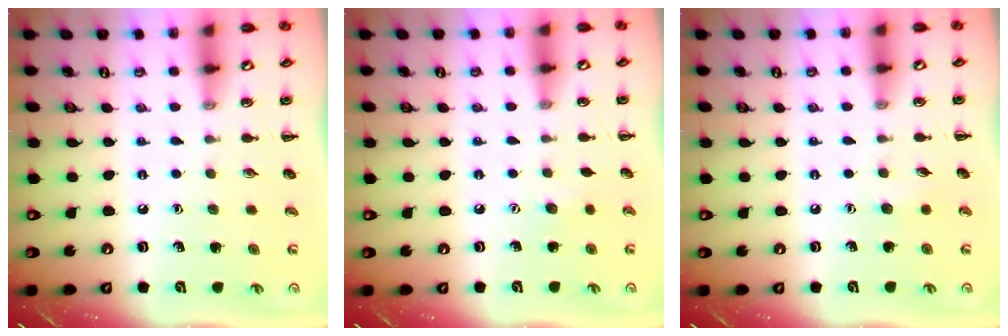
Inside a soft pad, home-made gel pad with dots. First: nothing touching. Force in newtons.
{"total": 3.5, "press": 3.4, "slide": 0.8}
{"total": 3.8, "press": 3.7, "slide": 0.9}